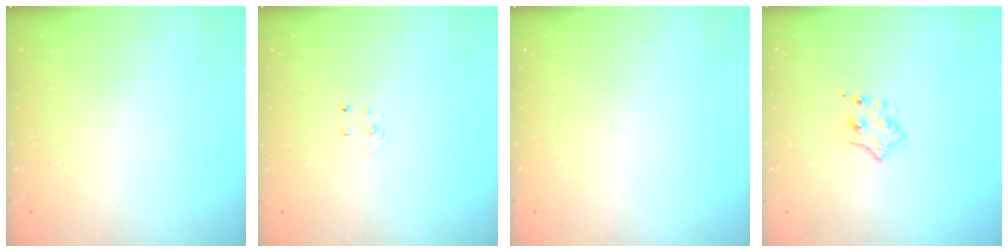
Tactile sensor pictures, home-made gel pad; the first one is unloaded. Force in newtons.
{"total": 3.0, "press": 2.9, "slide": 0.3}
{"total": 0.0}
{"total": 5.0, "press": 4.9, "slide": 0.6}